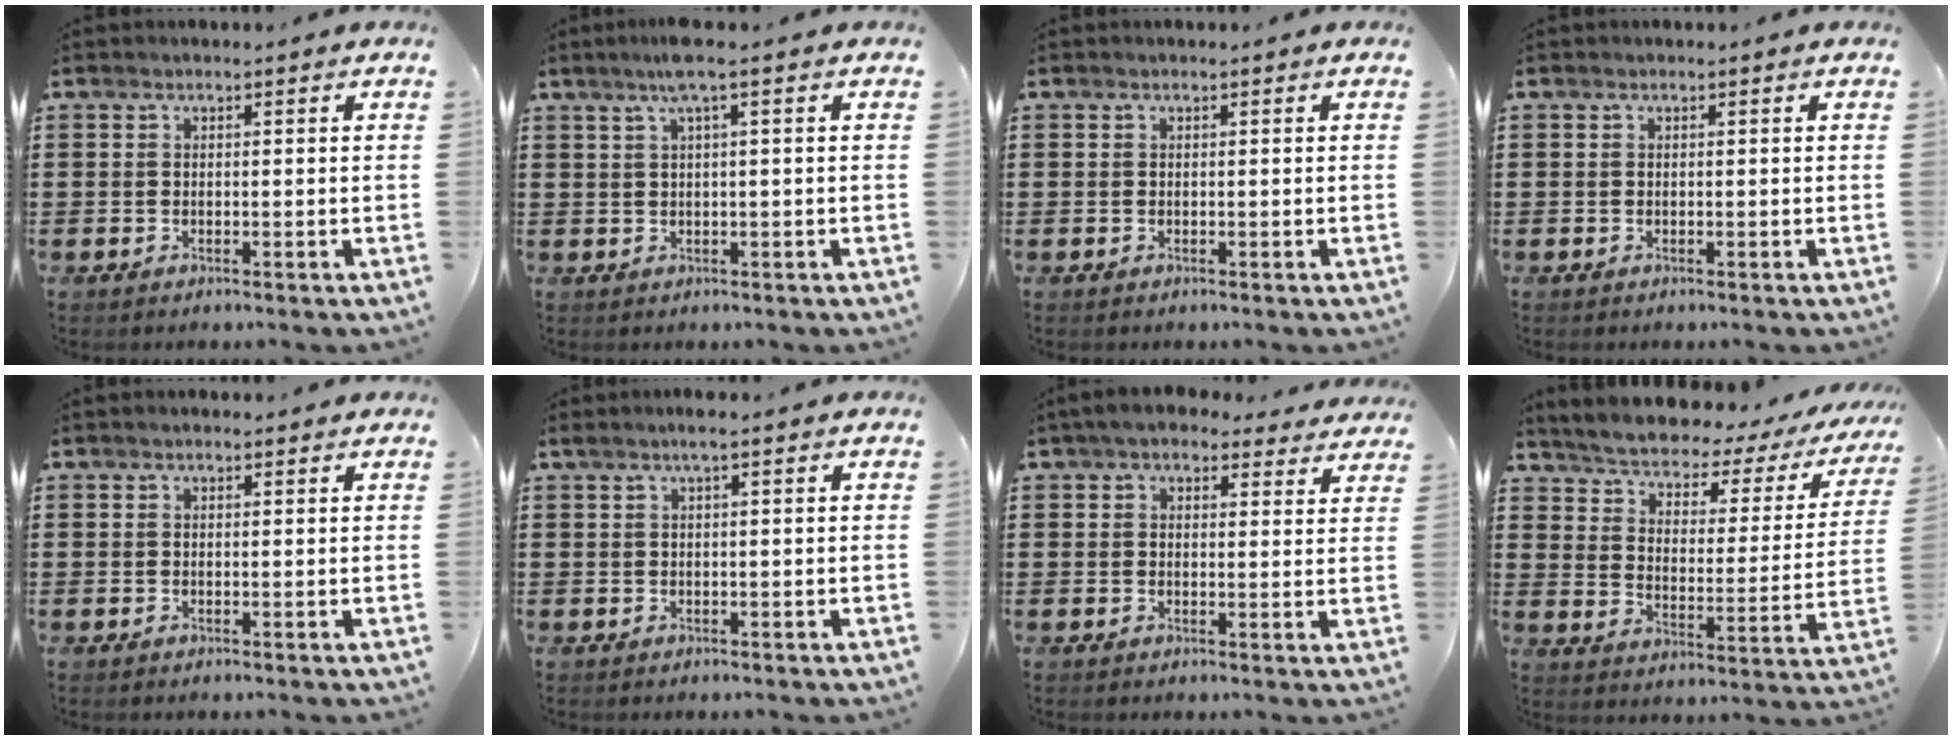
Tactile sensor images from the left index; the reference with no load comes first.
{"total": 3.2, "force": [1.3, -0.2, 2.9], "torque": [-0.057, 0.000, 0.022]}
{"total": 0.0}
{"total": 0.0}
{"total": 0.6, "force": [0.4, 0.2, 0.3], "torque": [-0.007, 0.002, 0.008]}
{"total": 1.6, "force": [0.6, 0.0, 1.5], "torque": [-0.028, -0.001, 0.011]}
{"total": 4.6, "force": [3.9, 1.5, 1.9], "torque": [-0.049, -0.004, 0.073]}
{"total": 3.1, "force": [2.7, 0.6, 1.2], "torque": [-0.043, -0.032, 0.035]}